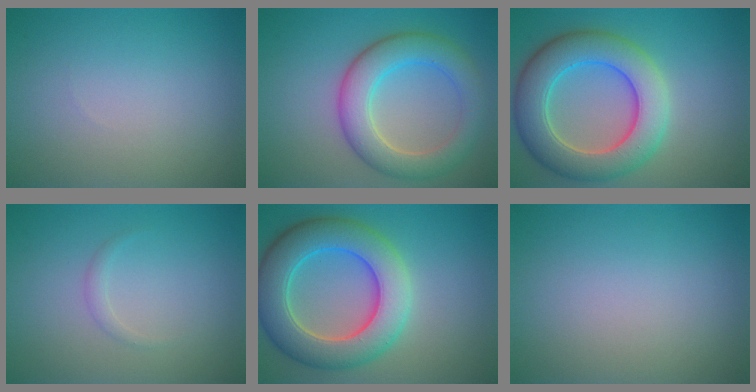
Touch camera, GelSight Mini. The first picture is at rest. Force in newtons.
{"total": 6.1, "press": 6.1, "slide": 0.4}
{"total": 8.4, "press": 8.4, "slide": 0.4}
{"total": 0.8, "press": 0.8, "slide": 0.0}
{"total": 8.9, "press": 8.8, "slide": 0.7}
{"total": 0.0}